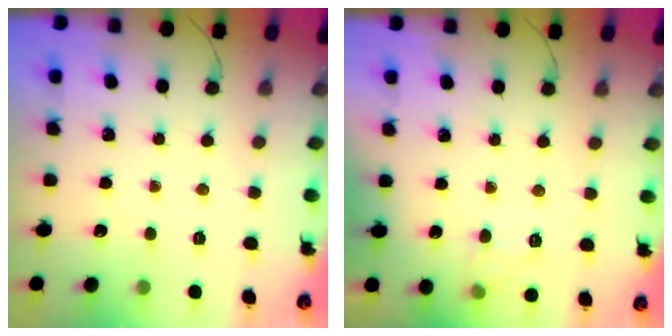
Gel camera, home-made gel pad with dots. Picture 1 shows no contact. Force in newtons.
{"total": 5.9, "press": 5.6, "slide": 1.9}